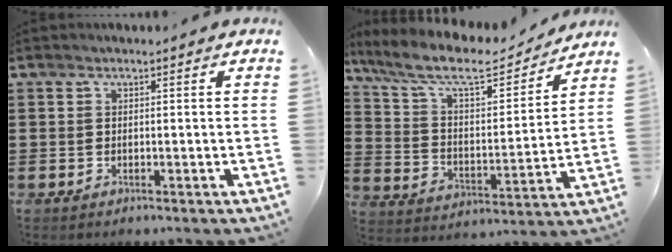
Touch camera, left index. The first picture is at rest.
{"total": 10.0, "force": [8.4, 2.1, 5.1], "torque": [-0.134, -0.042, 0.140]}